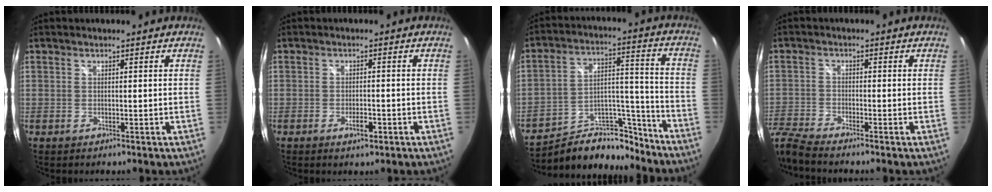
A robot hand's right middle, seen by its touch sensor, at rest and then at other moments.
{"total": 2.7, "force": [-1.5, 1.1, 2.0], "torque": [-0.038, -0.004, -0.024]}
{"total": 16.7, "force": [-13.9, 7.2, 5.6], "torque": [-0.097, 0.050, -0.205]}
{"total": 7.7, "force": [-7.2, 0.2, 2.8], "torque": [-0.085, -0.023, -0.145]}